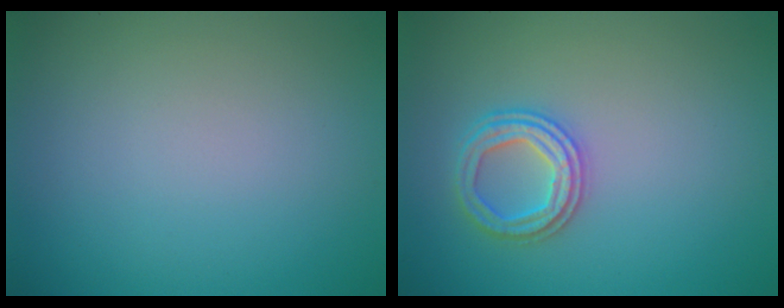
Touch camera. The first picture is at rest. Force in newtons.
{"total": 2.6, "press": 2.6, "slide": 0.1}